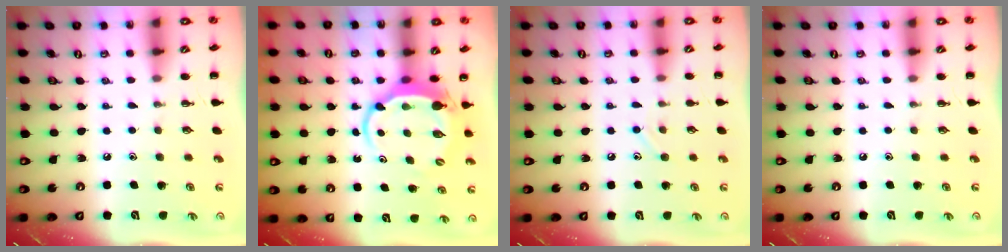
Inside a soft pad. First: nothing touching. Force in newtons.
{"total": 5.6, "press": 5.5, "slide": 1.0}
{"total": 6.4, "press": 6.2, "slide": 1.8}
{"total": 0.0}